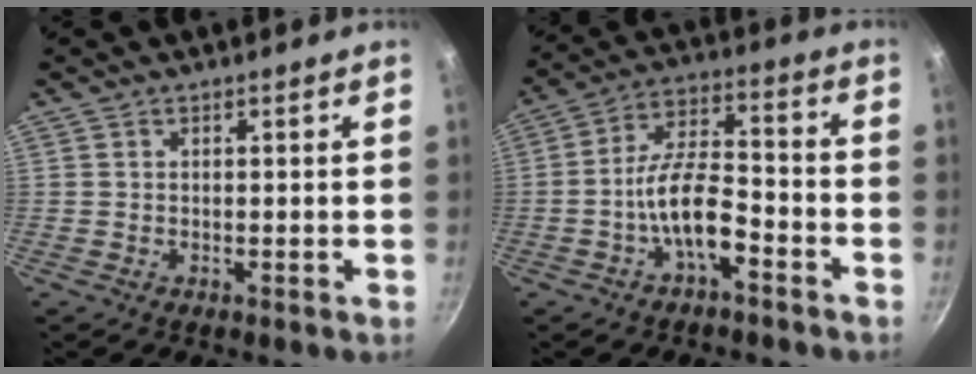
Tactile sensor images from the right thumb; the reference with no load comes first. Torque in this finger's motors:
{"motor_torque": [2.67, 1.38, 1.64, -1.12, 0.37]}